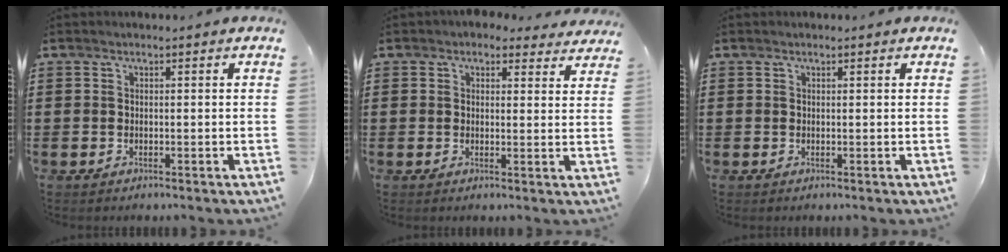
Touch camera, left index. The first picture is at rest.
{"total": 2.5, "force": [2.1, 1.3, 0.5], "torque": [-0.003, -0.004, 0.035]}
{"total": 0.0}